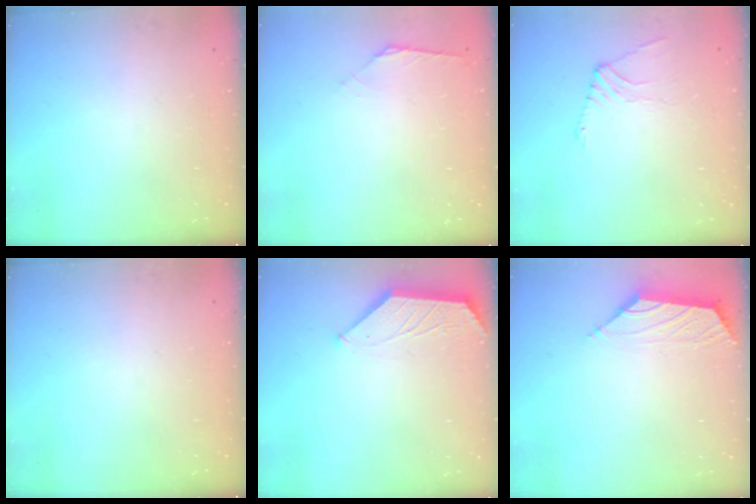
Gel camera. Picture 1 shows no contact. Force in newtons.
{"total": 2.1, "press": 2.0, "slide": 0.6}
{"total": 0.7, "press": 0.6, "slide": 0.3}
{"total": 0.0}
{"total": 1.9, "press": 1.9, "slide": 0.5}
{"total": 0.8, "press": 0.5, "slide": 0.6}